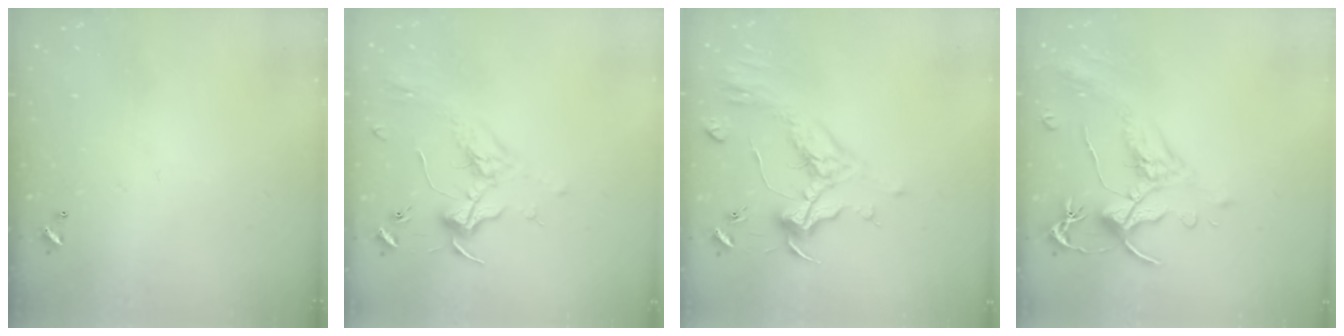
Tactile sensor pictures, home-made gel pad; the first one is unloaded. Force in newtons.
{"total": 1.8, "press": 1.7, "slide": 0.6}
{"total": 1.1, "press": 0.2, "slide": 1.1}
{"total": 1.6, "press": 1.0, "slide": 1.2}